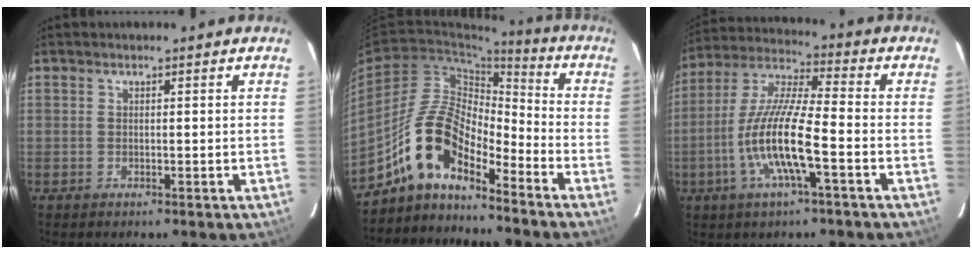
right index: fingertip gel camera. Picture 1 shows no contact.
{"total": 12.2, "force": [-9.1, 4.4, 6.9], "torque": [-0.131, 0.020, -0.183]}
{"total": 13.3, "force": [-4.5, 1.8, 12.4], "torque": [-0.253, -0.003, -0.091]}